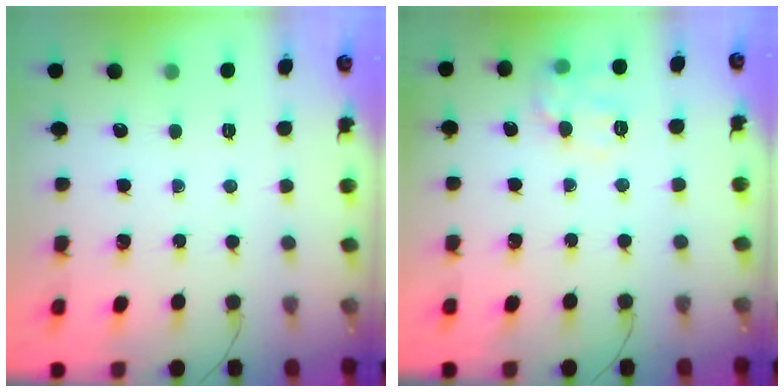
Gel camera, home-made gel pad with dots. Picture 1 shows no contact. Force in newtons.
{"total": 10.0, "press": 10.0, "slide": 0.2}